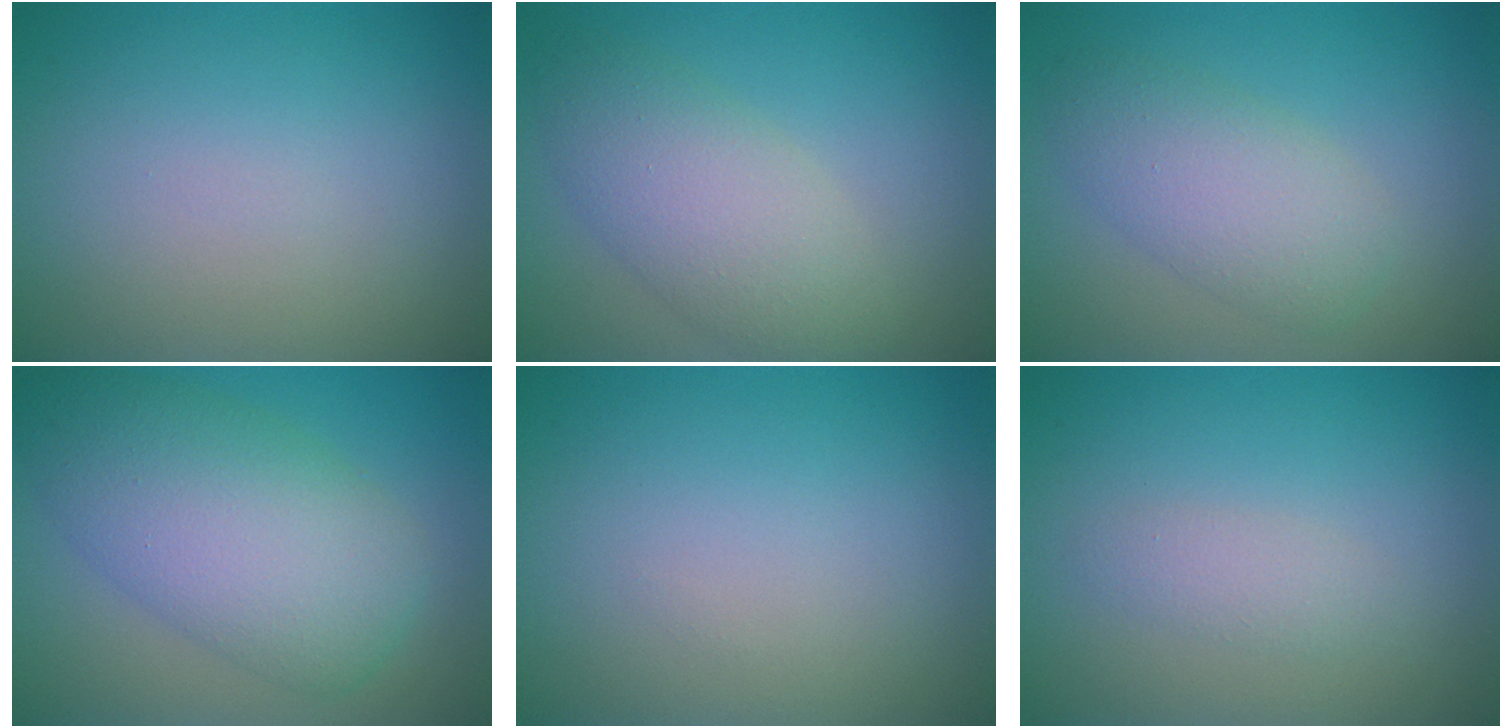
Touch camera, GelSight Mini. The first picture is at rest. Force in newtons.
{"total": 5.2, "press": 5.2, "slide": 0.2}
{"total": 4.3, "press": 4.3, "slide": 0.2}
{"total": 8.5, "press": 8.5, "slide": 0.4}
{"total": 0.0}
{"total": 1.4, "press": 1.4, "slide": 0.1}